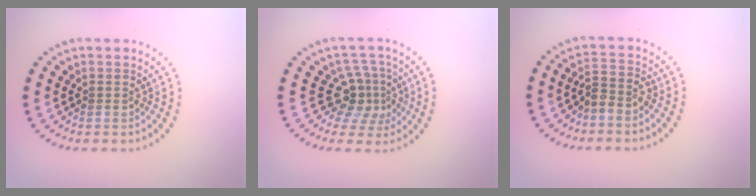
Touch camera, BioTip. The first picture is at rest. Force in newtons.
{"total": 3.6, "press": 2.8, "slide": 2.2}
{"total": 2.1, "press": 1.7, "slide": 1.2}